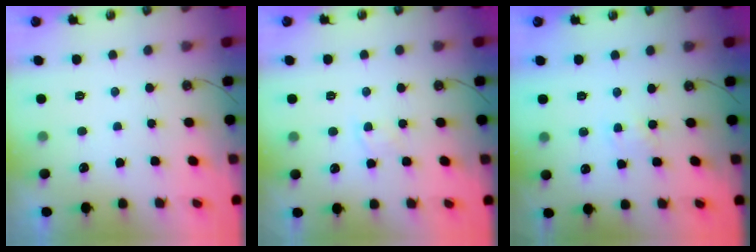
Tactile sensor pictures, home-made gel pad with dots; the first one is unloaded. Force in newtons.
{"total": 2.8, "press": 2.8, "slide": 0.4}
{"total": 2.5, "press": 2.5, "slide": 0.3}